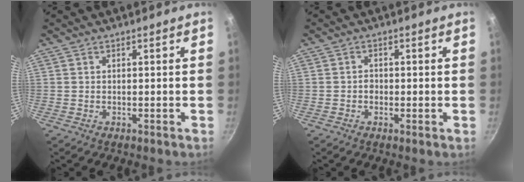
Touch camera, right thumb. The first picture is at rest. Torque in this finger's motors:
{"motor_torque": [0.02, -0.24, 0.26, -0.07, 0.05]}